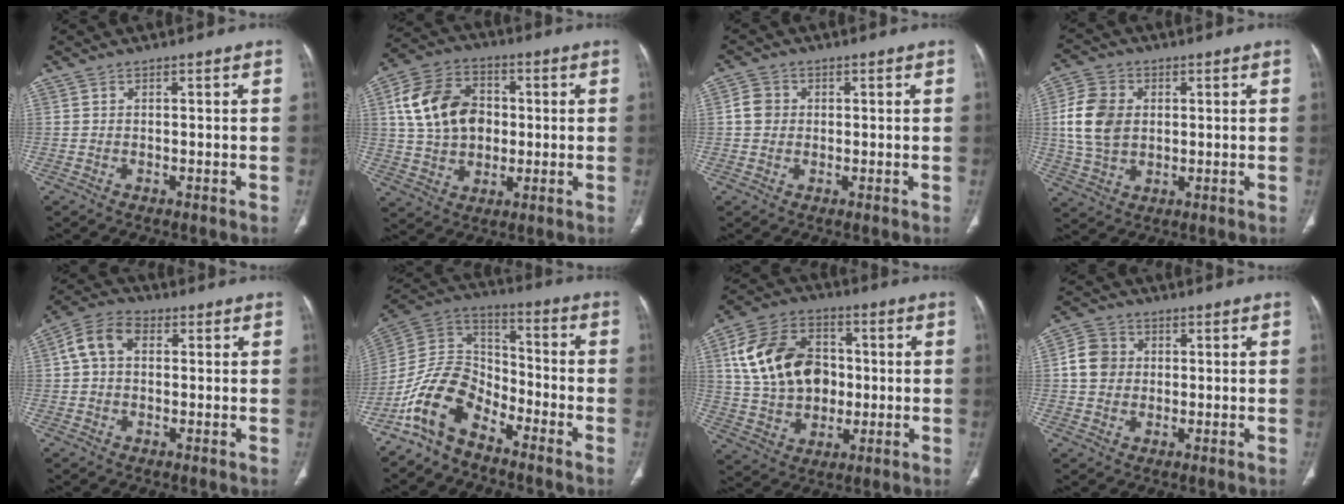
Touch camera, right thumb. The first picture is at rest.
{"total": 15.2, "force": [2.0, 11.4, 9.9], "torque": [-0.158, 0.016, 0.034]}
{"total": 3.5, "force": [0.4, 3.2, 1.5], "torque": [-0.015, 0.007, 0.005]}
{"total": 10.6, "force": [1.4, 7.9, 7.0], "torque": [-0.129, 0.001, 0.030]}
{"total": 7.5, "force": [1.4, 5.3, 5.1], "torque": [-0.095, 0.025, 0.019]}
{"total": 12.1, "force": [-8.0, 6.9, 5.9], "torque": [-0.096, 0.081, -0.172]}
{"total": 18.6, "force": [2.3, 13.8, 12.2], "torque": [-0.196, 0.017, 0.045]}
{"total": 6.4, "force": [0.7, 5.7, 2.8], "torque": [-0.038, 0.008, 0.007]}